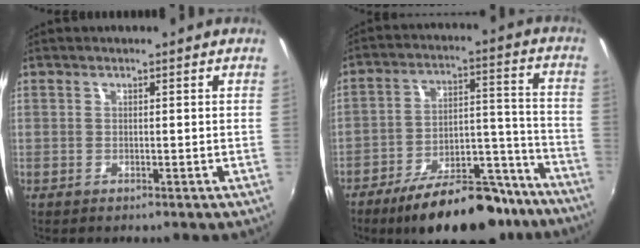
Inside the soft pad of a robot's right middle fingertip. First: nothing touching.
{"total": 20.8, "force": [-16.4, 7.6, 10.2], "torque": [-0.162, 0.024, -0.224]}